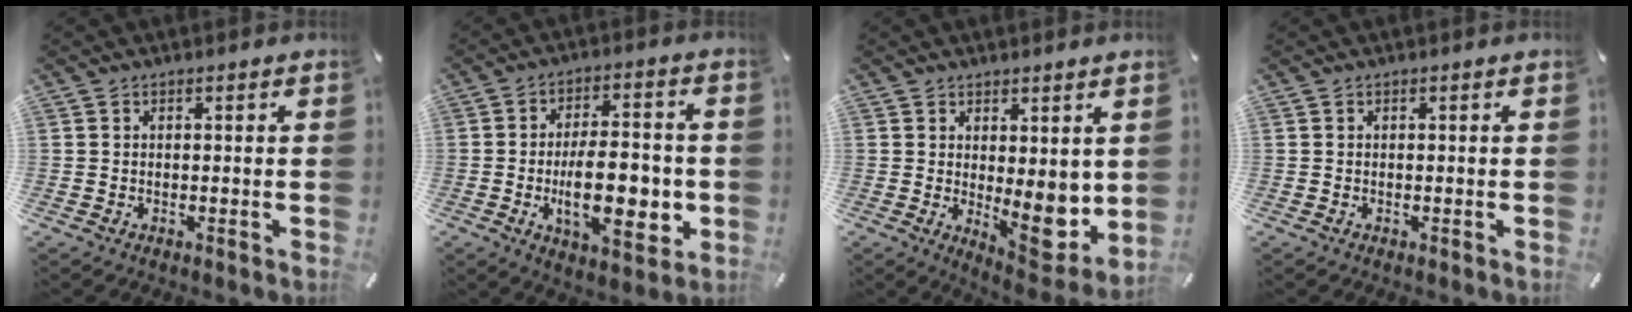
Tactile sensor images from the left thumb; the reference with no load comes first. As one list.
[{"total": 16.3, "force": [-2.8, 7.7, 14.1], "torque": [-0.228, -0.007, -0.043]}, {"total": 8.7, "force": [0.7, 4.2, 7.5], "torque": [-0.067, -0.032, 0.021]}, {"total": 0.0}]